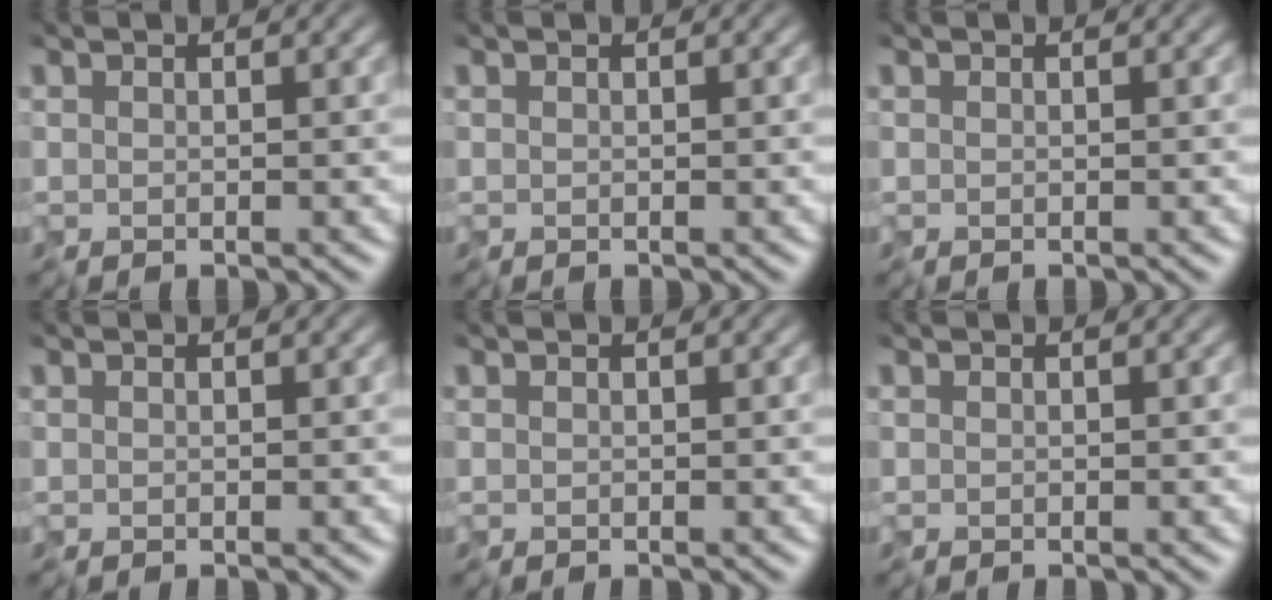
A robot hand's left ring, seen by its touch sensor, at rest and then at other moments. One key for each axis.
{"total": 0.0}
{"total": 0.0}
{"total": 0.0}
{"total": 0.0}
{"total": 0.0}